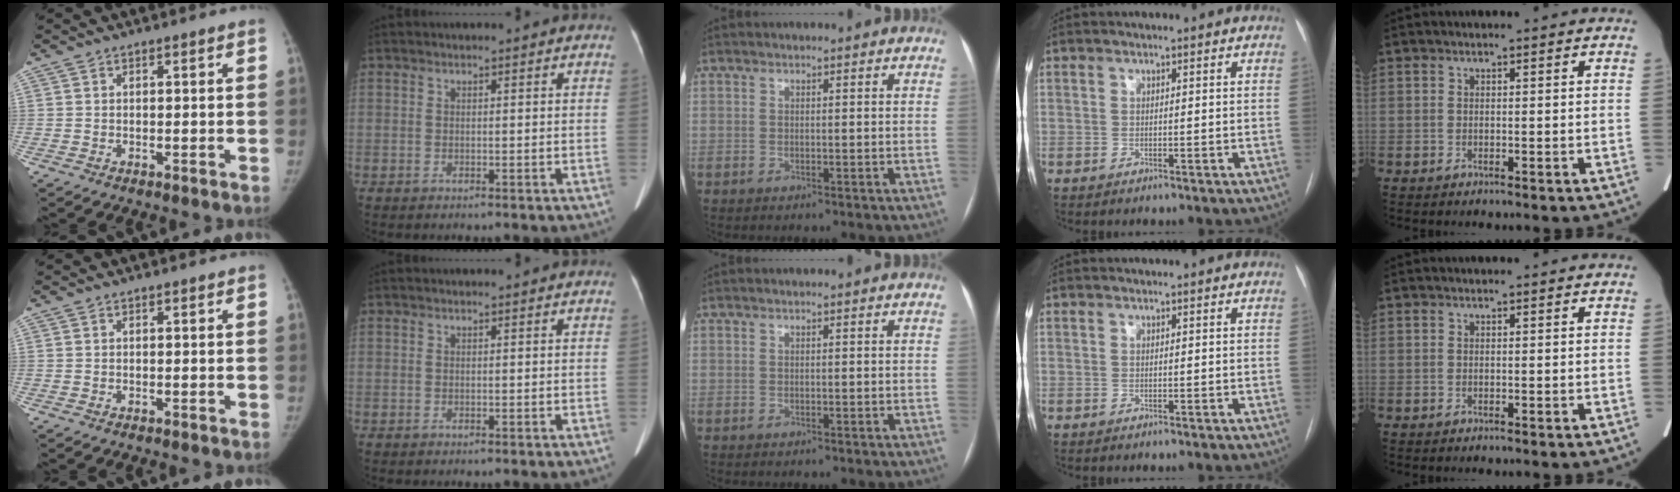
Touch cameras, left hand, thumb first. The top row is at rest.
{}